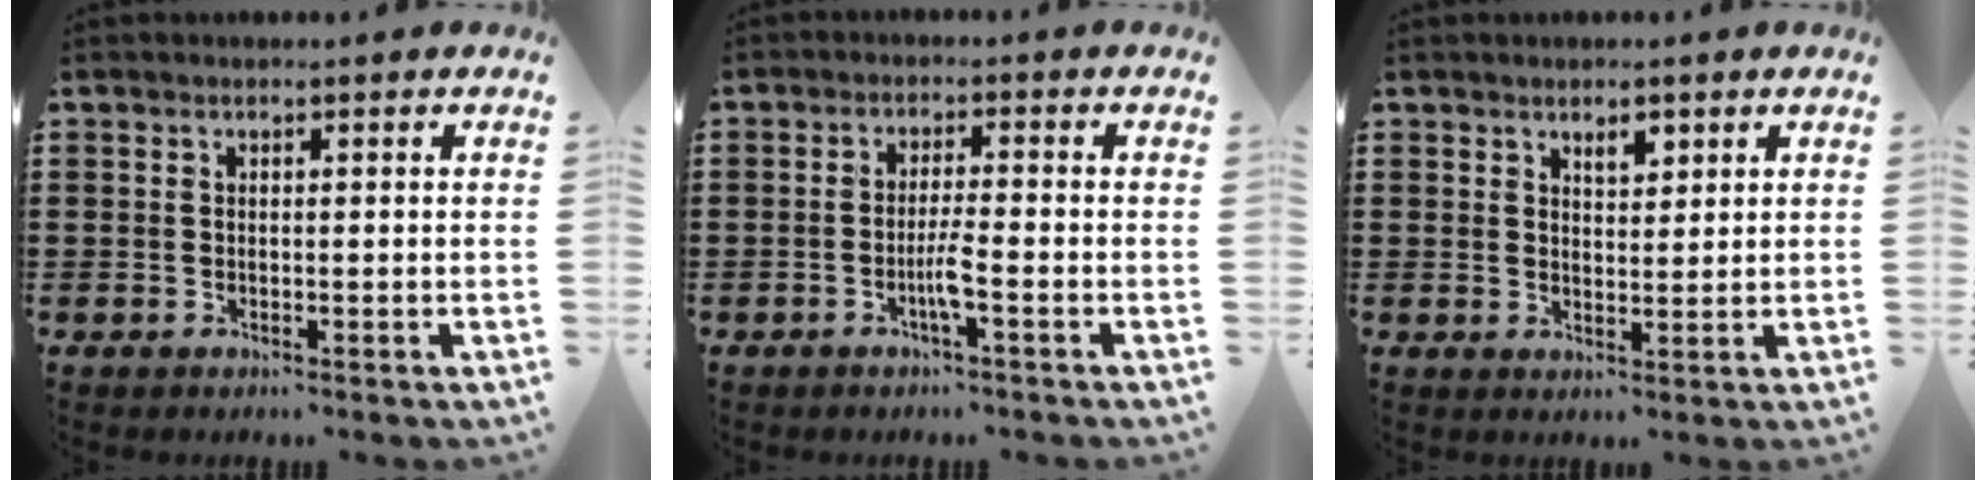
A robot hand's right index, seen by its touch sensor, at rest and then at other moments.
{"total": 3.3, "force": [-1.4, -0.1, 3.0], "torque": [-0.060, -0.005, -0.030]}
{"total": 2.6, "force": [1.8, 1.2, 1.4], "torque": [-0.023, 0.002, 0.031]}